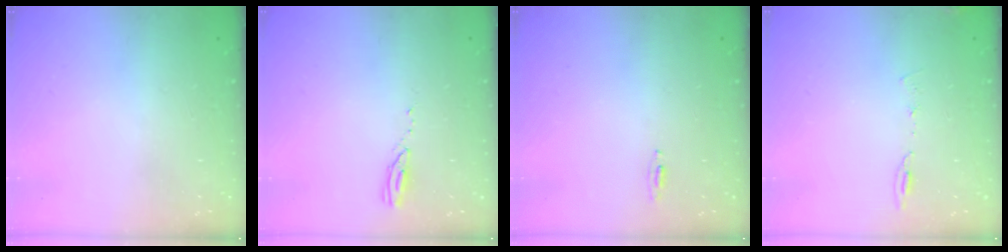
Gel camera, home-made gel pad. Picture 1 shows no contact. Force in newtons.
{"total": 3.4, "press": 3.3, "slide": 0.3}
{"total": 3.8, "press": 2.8, "slide": 2.6}
{"total": 6.4, "press": 6.2, "slide": 1.6}